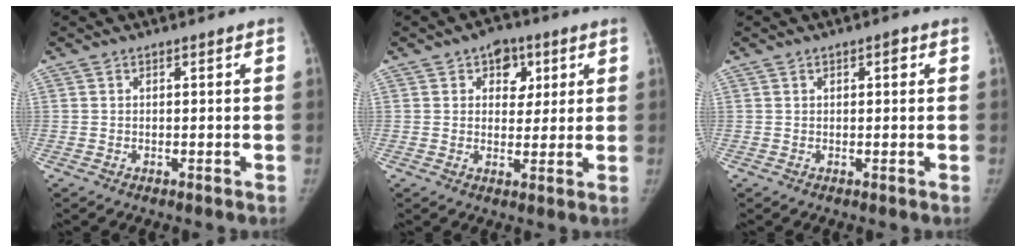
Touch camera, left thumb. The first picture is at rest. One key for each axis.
{"total": 6.7, "fx": 2.9, "fy": 5.0, "fz": 3.4, "tx": -0.006, "ty": -0.006, "tz": 0.035}
{"total": 1.5, "fx": 0.6, "fy": 0.8, "fz": 1.0, "tx": -0.008, "ty": 0.001, "tz": 0.008}